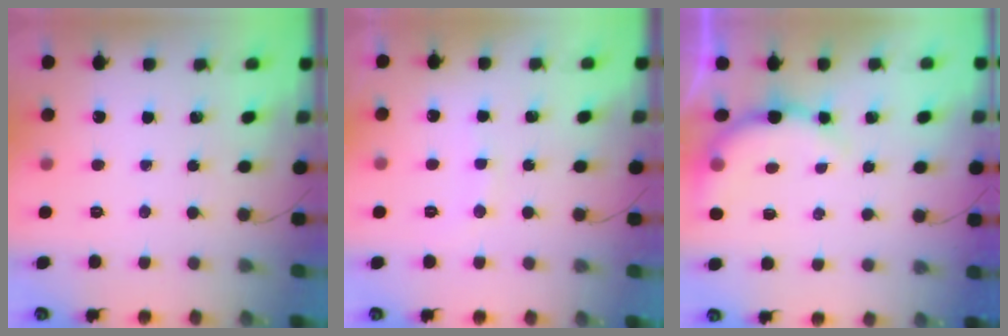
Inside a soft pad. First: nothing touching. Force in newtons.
{"total": 6.8, "press": 6.7, "slide": 1.4}
{"total": 8.7, "press": 8.7, "slide": 0.6}